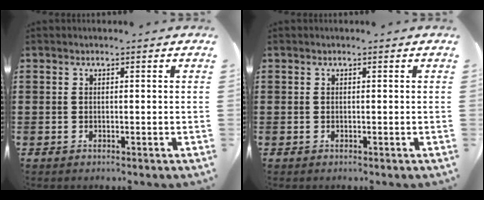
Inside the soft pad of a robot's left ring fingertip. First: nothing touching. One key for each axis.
{"total": 0.0}